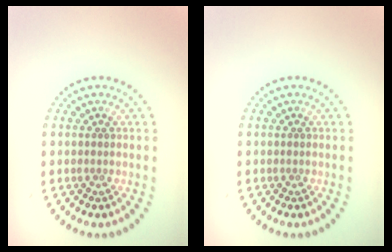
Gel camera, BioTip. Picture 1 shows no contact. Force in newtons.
{"total": 0.0}